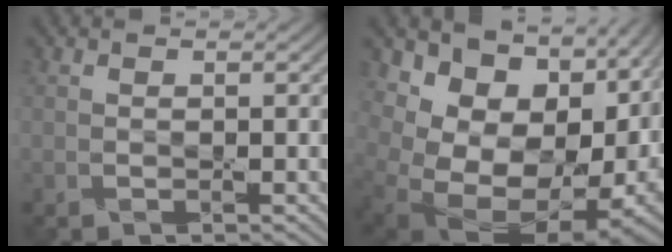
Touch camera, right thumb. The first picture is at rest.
{"total": 17.9, "force": [1.4, 13.4, 11.8], "torque": [-0.184, -0.019, 0.079]}